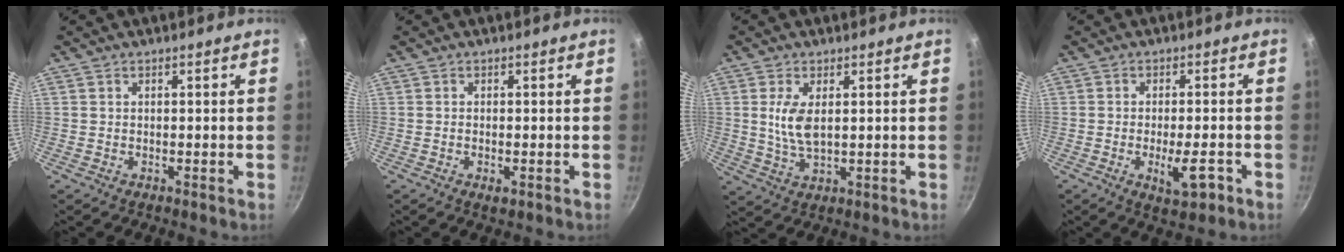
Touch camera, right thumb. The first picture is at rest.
{"total": 1.3, "force": [-0.4, 0.5, 1.1], "torque": [-0.022, -0.003, -0.007]}
{"total": 6.1, "force": [1.3, 2.9, 5.3], "torque": [-0.102, -0.011, 0.027]}
{"total": 6.2, "force": [-2.4, 2.2, 5.3], "torque": [-0.066, 0.008, -0.031]}